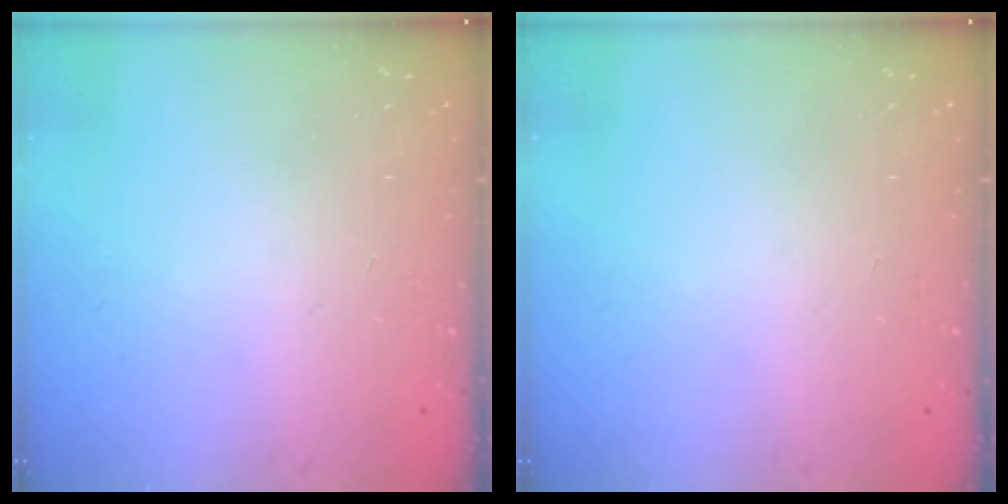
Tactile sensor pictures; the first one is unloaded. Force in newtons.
{"total": 0.0}